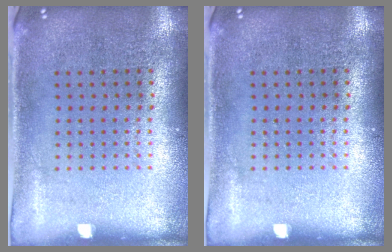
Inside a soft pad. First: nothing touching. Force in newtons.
{"total": 0.0}